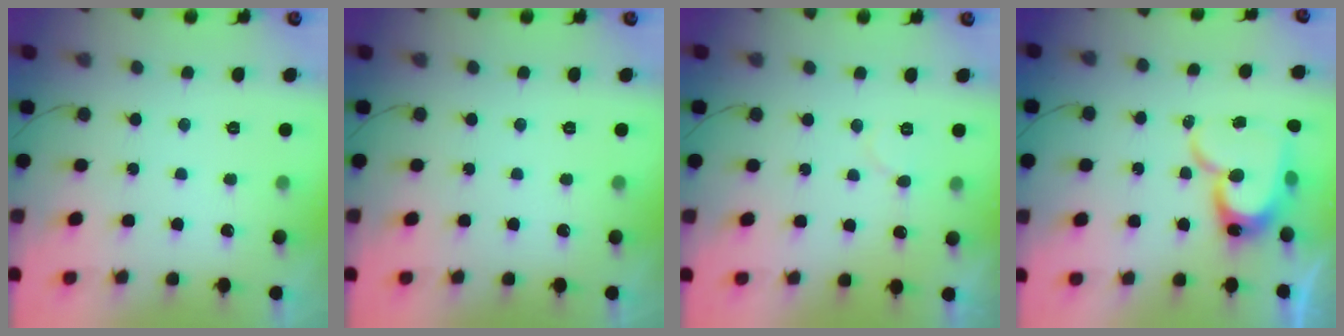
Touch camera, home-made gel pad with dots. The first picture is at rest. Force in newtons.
{"total": 0.0}
{"total": 5.4, "press": 5.4, "slide": 0.5}
{"total": 15.3, "press": 15.2, "slide": 1.6}